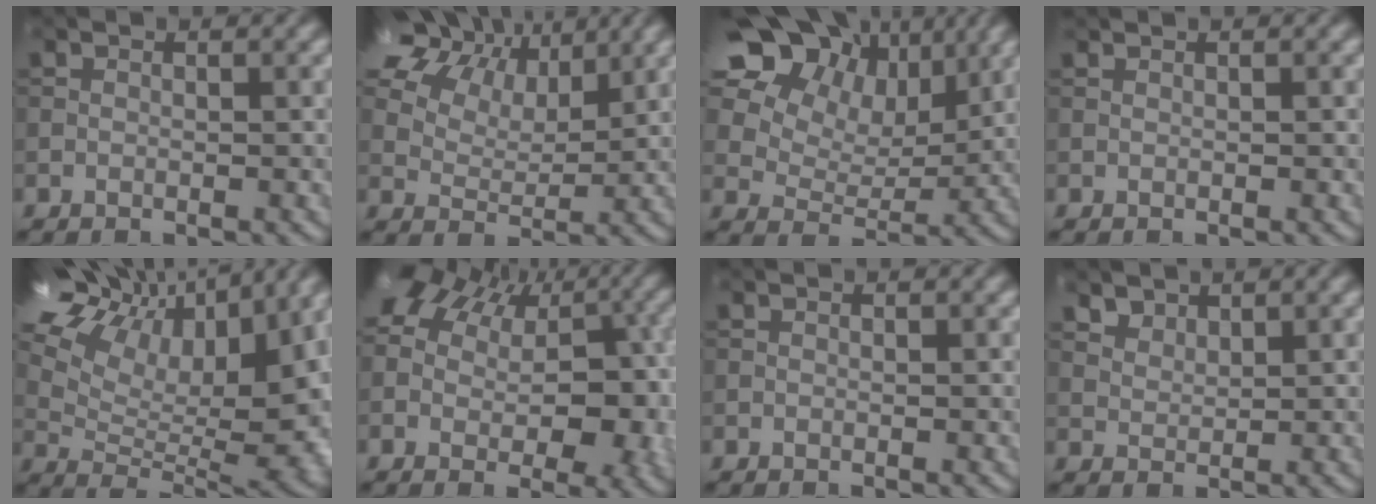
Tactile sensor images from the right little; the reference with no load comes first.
{"total": 13.1, "force": [7.6, 7.7, 7.5], "torque": [-0.164, 0.035, 0.130]}
{"total": 16.2, "force": [8.8, 10.8, 8.2], "torque": [-0.174, 0.047, 0.167]}
{"total": 0.0}
{"total": 17.5, "force": [9.1, 8.6, 12.2], "torque": [-0.201, 0.052, 0.167]}
{"total": 15.6, "force": [3.3, 10.7, 10.8], "torque": [-0.163, 0.023, 0.058]}
{"total": 0.0}
{"total": 2.1, "force": [1.7, 1.0, 0.5], "torque": [-0.017, -0.013, 0.047]}